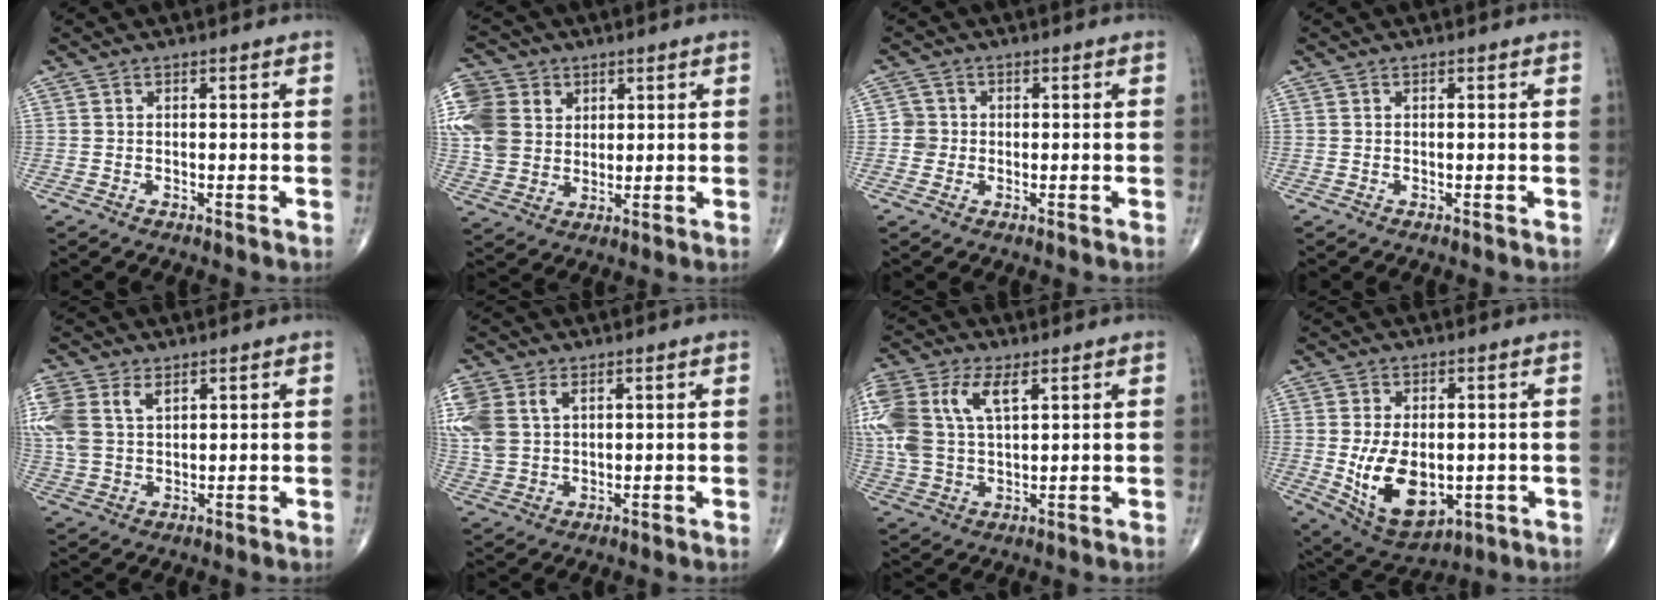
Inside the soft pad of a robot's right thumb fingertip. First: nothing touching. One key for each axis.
{"total": 15.3, "fx": 4.2, "fy": 12.5, "fz": 7.7, "tx": -0.166, "ty": 0.010, "tz": 0.081}
{"total": 2.5, "fx": -0.2, "fy": 2.4, "fz": 0.2, "tx": 0.021, "ty": 0.010, "tz": -0.010}
{"total": 0.0}
{"total": 12.5, "fx": 4.5, "fy": 8.9, "fz": 7.5, "tx": -0.187, "ty": 0.003, "tz": 0.089}
{"total": 13.5, "fx": 4.6, "fy": 9.5, "fz": 8.4, "tx": -0.225, "ty": 0.009, "tz": 0.096}
{"total": 17.1, "fx": 5.9, "fy": 9.6, "fz": 12.9, "tx": -0.317, "ty": 0.013, "tz": 0.110}
{"total": 13.5, "fx": -1.9, "fy": 8.0, "fz": 10.7, "tx": -0.165, "ty": -0.008, "tz": -0.005}